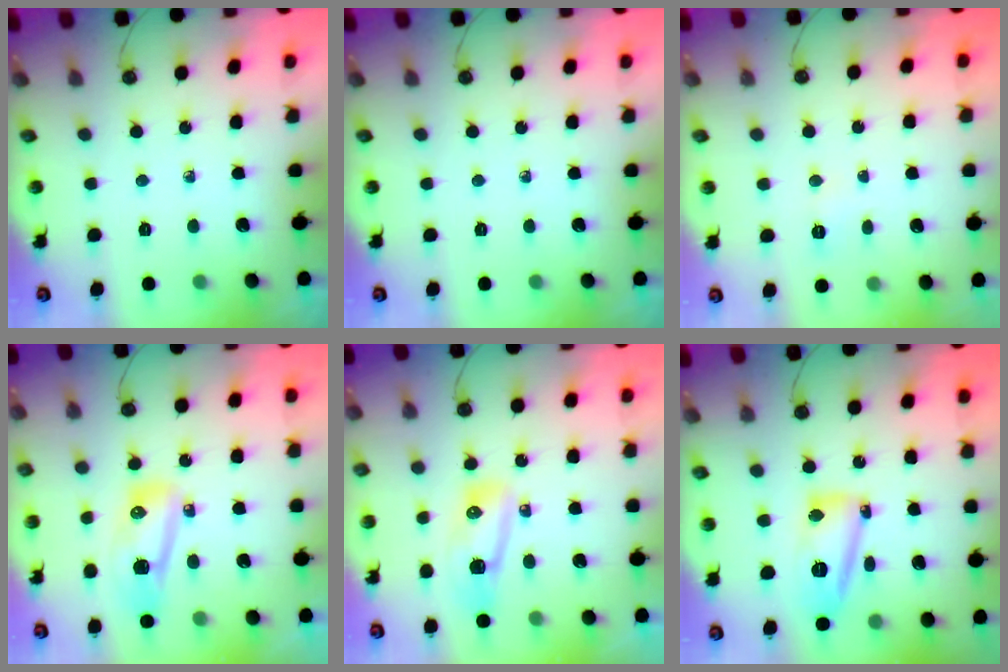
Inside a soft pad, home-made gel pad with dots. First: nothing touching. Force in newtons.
{"total": 0.0}
{"total": 3.8, "press": 3.8, "slide": 0.4}
{"total": 14.7, "press": 12.1, "slide": 8.3}
{"total": 10.3, "press": 10.0, "slide": 2.4}
{"total": 14.0, "press": 14.0, "slide": 1.2}